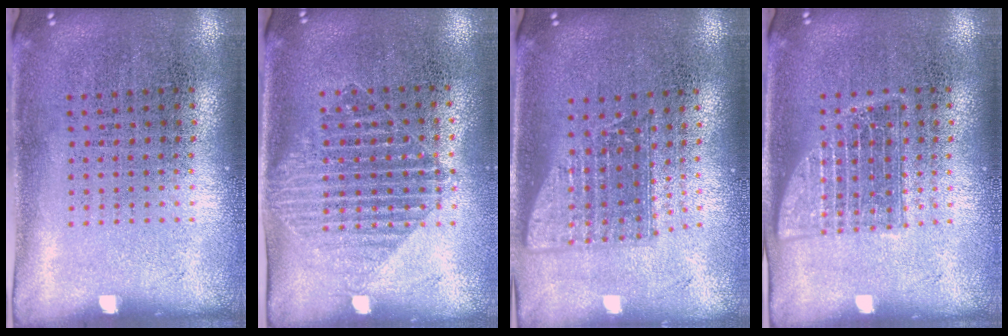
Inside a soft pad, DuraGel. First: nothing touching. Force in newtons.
{"total": 1.5, "press": 1.3, "slide": 0.8}
{"total": 1.6, "press": 1.2, "slide": 1.0}
{"total": 1.3, "press": 1.3, "slide": 0.3}